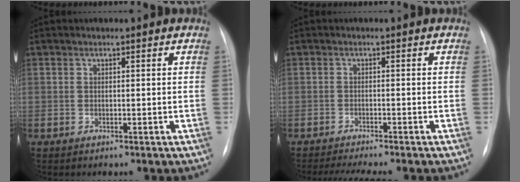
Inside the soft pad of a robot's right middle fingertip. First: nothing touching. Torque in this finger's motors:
{"motor_torque": [0.33, -0.35, -0.01, 0.03]}